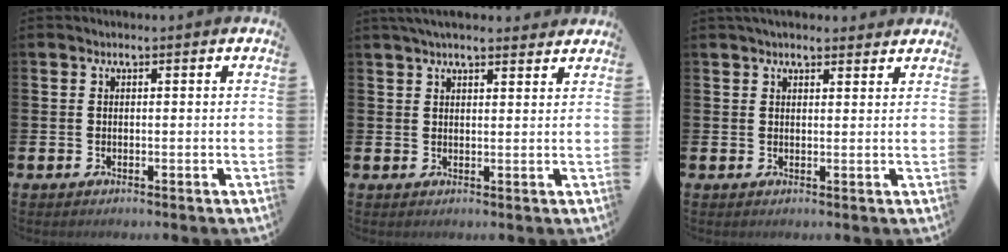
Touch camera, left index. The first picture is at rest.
{"total": 3.6, "force": [3.3, 0.7, 1.3], "torque": [-0.029, -0.007, 0.060]}
{"total": 2.5, "force": [2.3, 0.6, 0.5], "torque": [-0.011, -0.007, 0.042]}